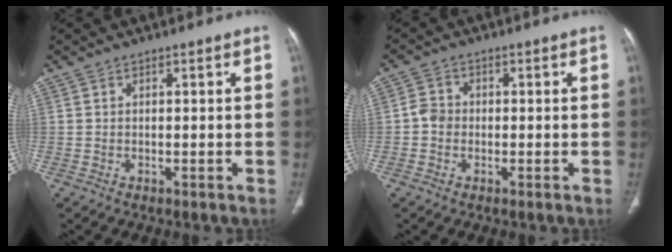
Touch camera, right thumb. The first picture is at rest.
{"total": 2.9, "force": [-0.6, 2.5, 1.2], "torque": [-0.011, 0.007, -0.018]}